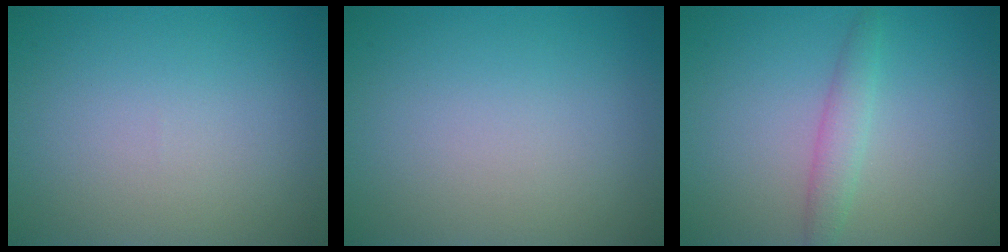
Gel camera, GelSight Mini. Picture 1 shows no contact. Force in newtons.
{"total": 0.0}
{"total": 1.9, "press": 1.9, "slide": 0.1}